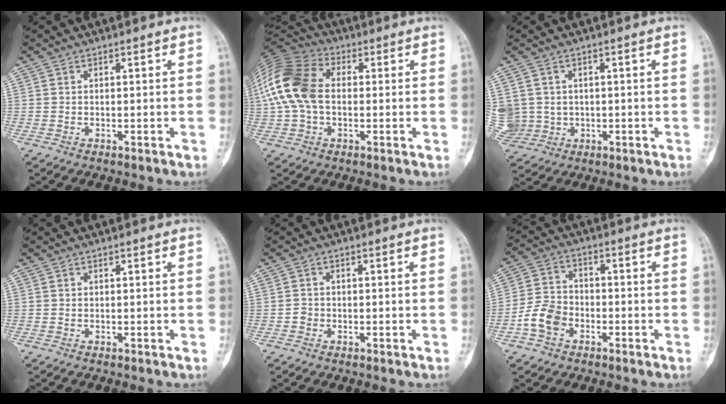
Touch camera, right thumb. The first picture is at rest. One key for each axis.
{"total": 15.7, "fx": 0.9, "fy": 10.5, "fz": 11.6, "tx": -0.248, "ty": 0.032, "tz": 0.007}
{"total": 11.1, "fx": 0.3, "fy": 10.3, "fz": 4.2, "tx": -0.128, "ty": 0.023, "tz": 0.032}
{"total": 0.0}
{"total": 1.2, "fx": -0.5, "fy": 1.1, "fz": 0.3, "tx": 0.002, "ty": 0.006, "tz": -0.011}
{"total": 7.3, "fx": -3.1, "fy": 5.3, "fz": 3.9, "tx": -0.065, "ty": 0.025, "tz": -0.064}